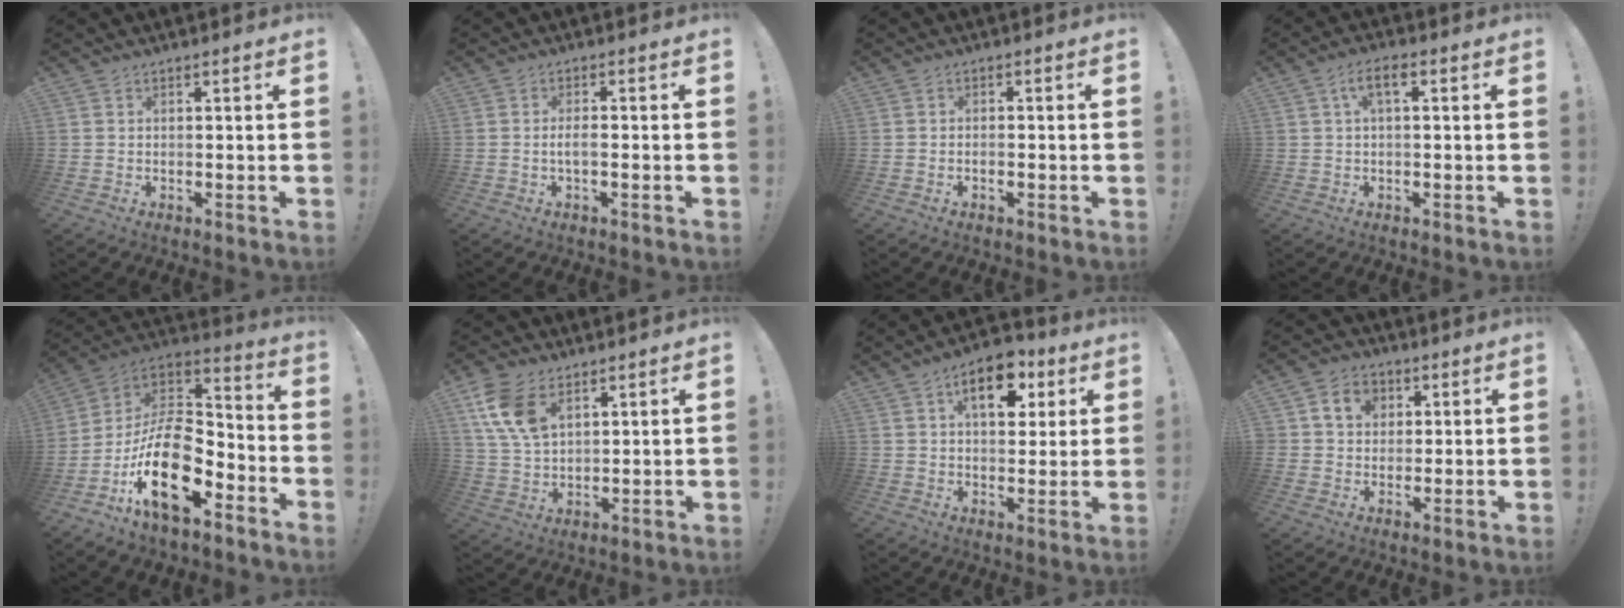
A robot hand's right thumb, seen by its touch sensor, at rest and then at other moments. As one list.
[{"total": 3.1, "force": [-0.9, 0.8, 2.9], "torque": [-0.062, 0.003, -0.017]}, {"total": 1.0, "force": [-0.9, 0.2, 0.3], "torque": [-0.006, -0.001, -0.016]}, {"total": 4.5, "force": [0.7, 1.7, 4.1], "torque": [-0.074, 0.010, 0.011]}, {"total": 21.9, "force": [-8.5, 11.5, 16.6], "torque": [-0.314, 0.040, -0.138]}, {"total": 12.1, "force": [5.9, 7.2, 7.8], "torque": [-0.159, -0.010, 0.115]}, {"total": 12.2, "force": [5.1, 7.3, 8.4], "torque": [-0.112, -0.007, 0.087]}, {"total": 7.7, "force": [2.6, 6.4, 3.4], "torque": [-0.054, 0.002, 0.051]}]